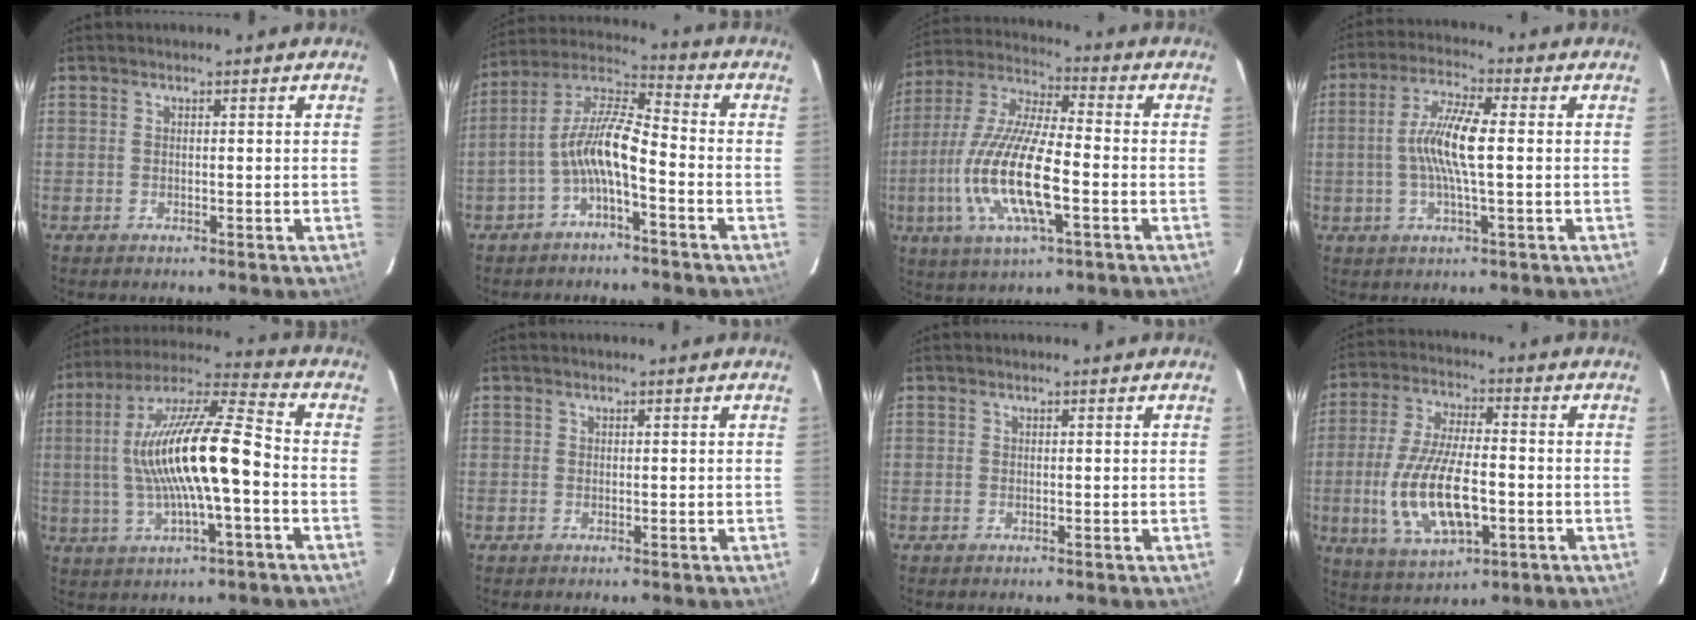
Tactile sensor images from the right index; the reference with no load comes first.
{"total": 9.6, "force": [-3.6, 2.4, 8.6], "torque": [-0.189, 0.016, -0.070]}
{"total": 17.8, "force": [-4.6, 5.0, 16.4], "torque": [-0.342, -0.014, -0.089]}
{"total": 9.5, "force": [-0.1, 1.5, 9.4], "torque": [-0.183, 0.005, -0.004]}
{"total": 17.6, "force": [-1.8, 3.2, 17.2], "torque": [-0.324, 0.014, -0.033]}
{"total": 0.0}
{"total": 0.0}
{"total": 15.5, "force": [-3.4, 6.3, 13.7], "torque": [-0.285, -0.013, -0.053]}